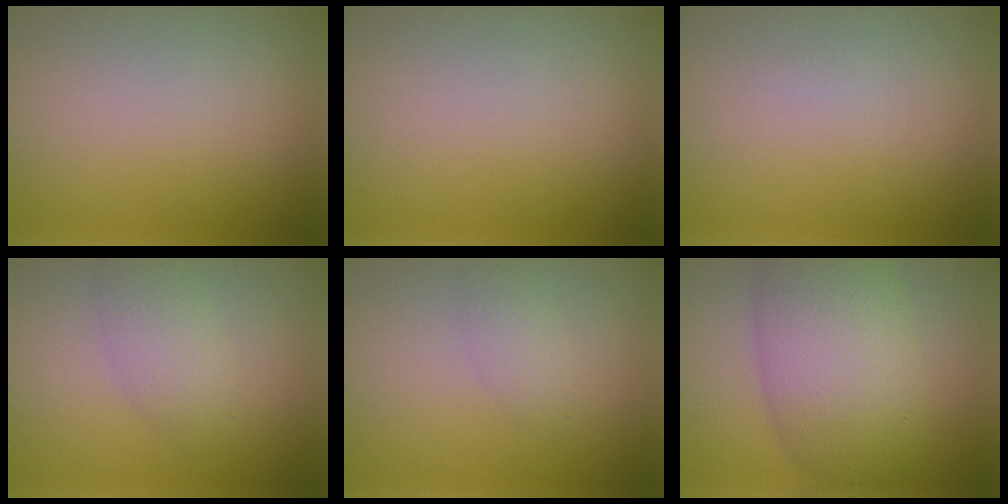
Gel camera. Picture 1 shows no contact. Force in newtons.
{"total": 0.0}
{"total": 0.0}
{"total": 2.6, "press": 2.6, "slide": 0.0}
{"total": 1.6, "press": 1.6, "slide": 0.0}
{"total": 9.2, "press": 9.2, "slide": 0.4}